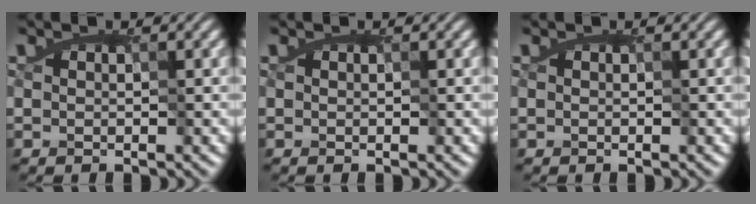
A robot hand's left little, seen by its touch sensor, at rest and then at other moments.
{"total": 0.0}
{"total": 0.0}